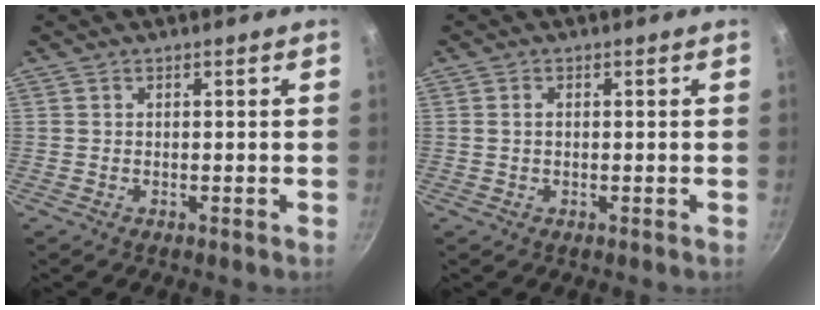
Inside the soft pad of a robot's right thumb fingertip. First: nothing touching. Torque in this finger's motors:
{"motor_torque": [-0.15, -0.36, -0.47, 0.00, 0.06]}